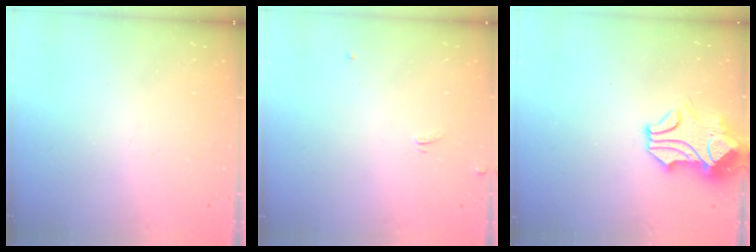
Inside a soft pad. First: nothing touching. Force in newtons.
{"total": 2.7, "press": 2.7, "slide": 0.3}
{"total": 1.6, "press": 1.2, "slide": 1.1}